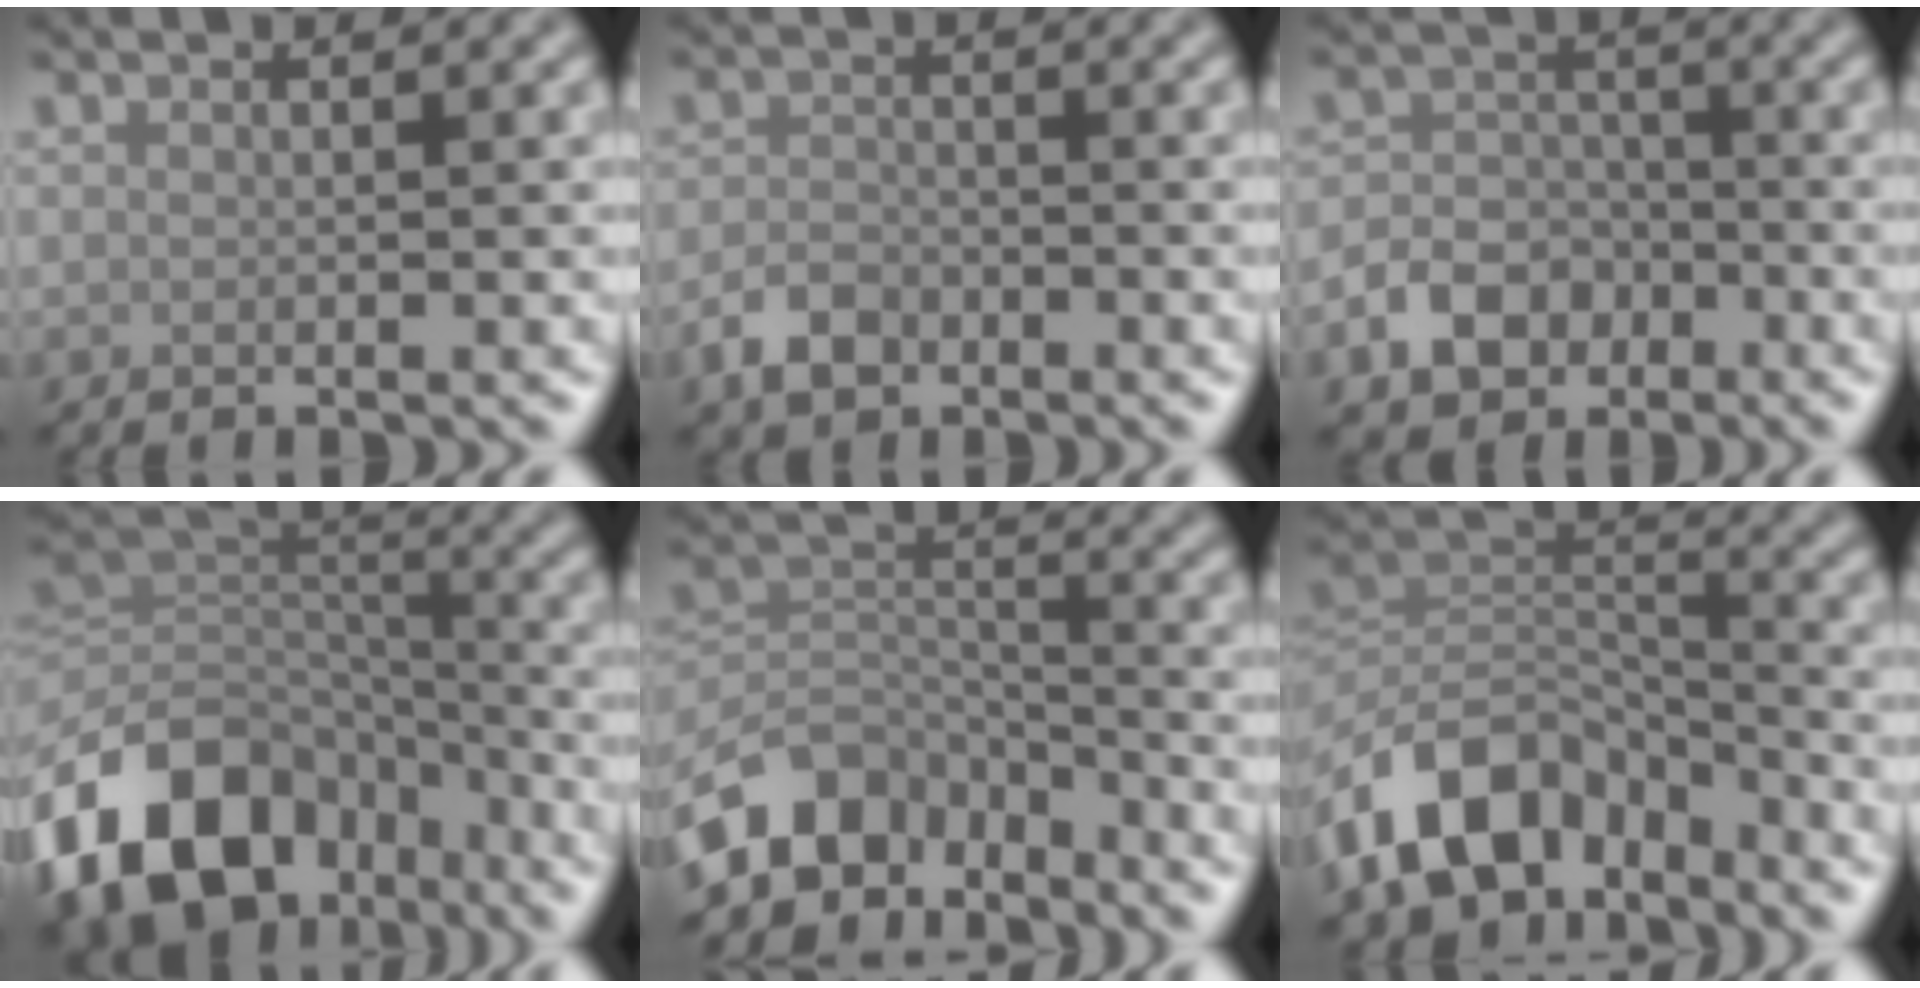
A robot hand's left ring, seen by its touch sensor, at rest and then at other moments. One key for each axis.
{"total": 2.9, "fx": -1.8, "fy": 1.8, "fz": 1.4, "tx": -0.025, "ty": 0.001, "tz": -0.043}
{"total": 4.8, "fx": -2.4, "fy": 3.6, "fz": 2.0, "tx": -0.035, "ty": -0.002, "tz": -0.050}
{"total": 14.0, "fx": -7.6, "fy": 9.4, "fz": 7.1, "tx": -0.153, "ty": 0.004, "tz": -0.137}
{"total": 7.5, "fx": -5.7, "fy": 4.2, "fz": 2.7, "tx": -0.029, "ty": -0.003, "tz": -0.119}
{"total": 10.7, "fx": -6.9, "fy": 6.2, "fz": 5.4, "tx": -0.093, "ty": 0.001, "tz": -0.139}